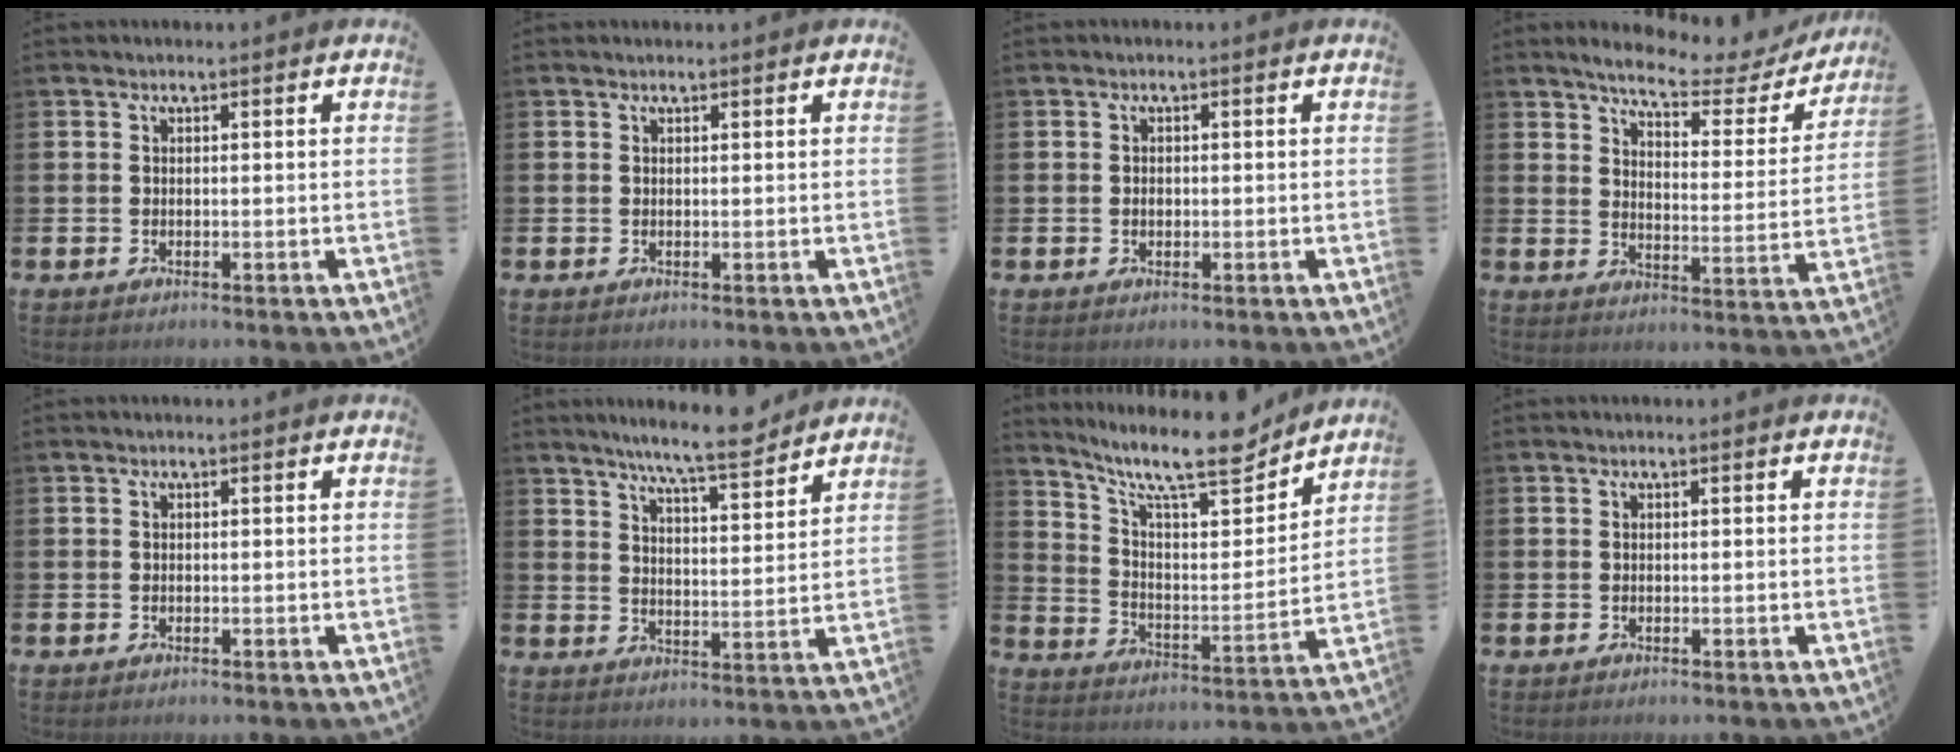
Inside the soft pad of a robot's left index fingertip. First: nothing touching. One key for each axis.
{"total": 0.5, "fx": 0.5, "fy": 0.0, "fz": 0.1, "tx": 0.002, "ty": -0.001, "tz": 0.009}
{"total": 0.8, "fx": -0.1, "fy": 0.6, "fz": 0.5, "tx": -0.007, "ty": 0.004, "tz": -0.004}
{"total": 6.0, "fx": 5.3, "fy": 1.3, "fz": 2.6, "tx": -0.061, "ty": -0.038, "tz": 0.081}
{"total": 0.0}
{"total": 8.0, "fx": 7.5, "fy": 0.2, "fz": 3.0, "tx": -0.064, "ty": -0.043, "tz": 0.130}
{"total": 12.3, "fx": 10.2, "fy": 3.0, "fz": 6.1, "tx": -0.124, "ty": -0.066, "tz": 0.173}
{"total": 0.0}